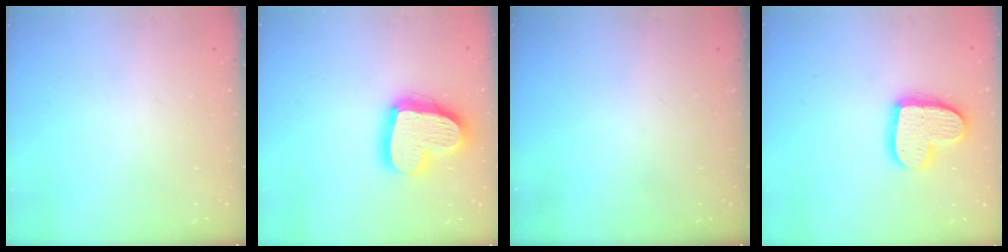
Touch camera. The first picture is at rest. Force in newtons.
{"total": 20.2, "press": 20.1, "slide": 2.0}
{"total": 0.0}
{"total": 16.2, "press": 16.1, "slide": 1.5}